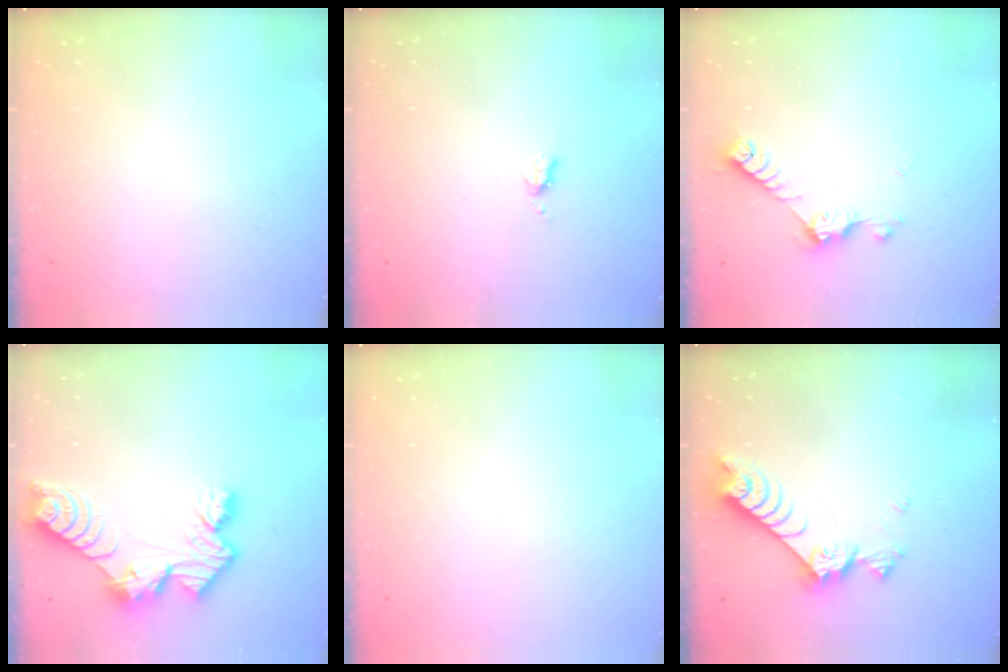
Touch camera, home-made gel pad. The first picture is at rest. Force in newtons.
{"total": 3.3, "press": 3.3, "slide": 0.6}
{"total": 7.2, "press": 7.2, "slide": 0.9}
{"total": 10.3, "press": 10.3, "slide": 1.0}
{"total": 0.0}
{"total": 7.6, "press": 7.5, "slide": 1.0}